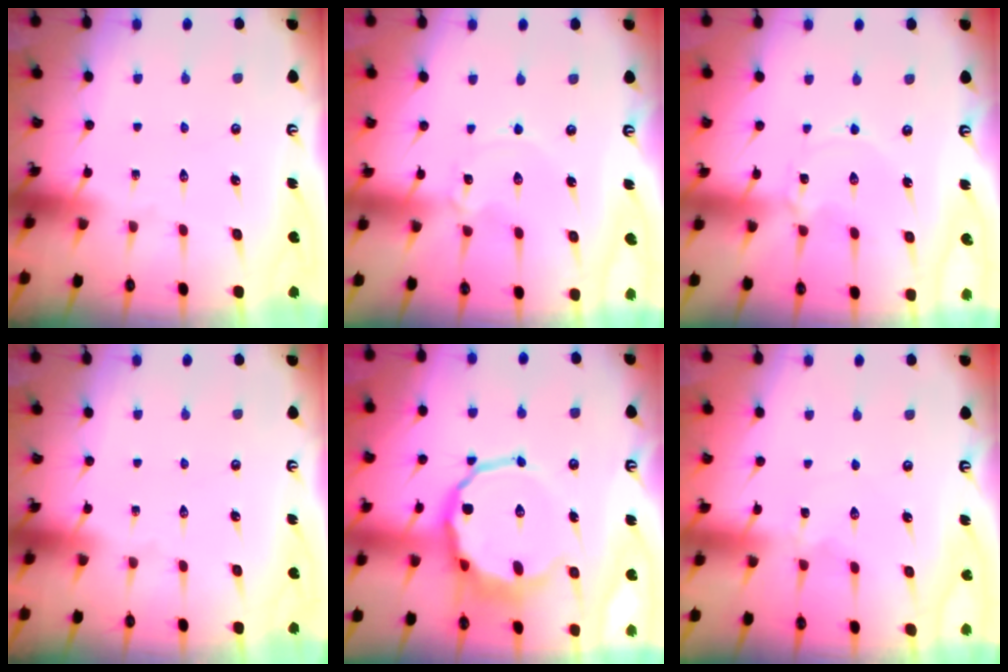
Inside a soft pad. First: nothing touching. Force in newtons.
{"total": 0.0}
{"total": 1.8, "press": 1.8, "slide": 0.3}
{"total": 0.0}
{"total": 11.2, "press": 10.8, "slide": 3.0}
{"total": 1.9, "press": 1.9, "slide": 0.2}